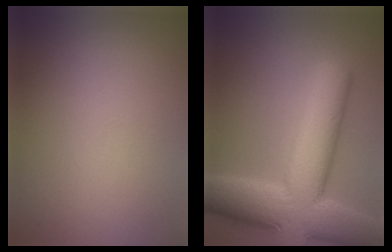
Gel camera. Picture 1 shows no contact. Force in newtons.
{"total": 13.0, "press": 13.0, "slide": 1.0}